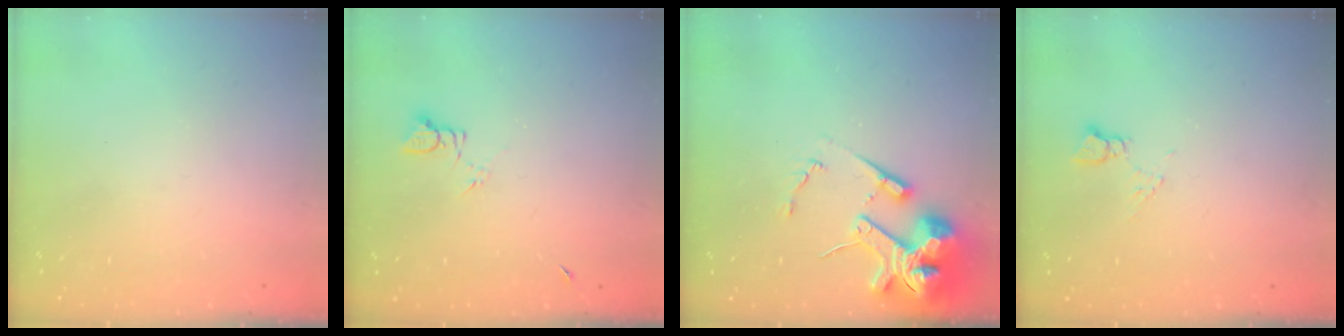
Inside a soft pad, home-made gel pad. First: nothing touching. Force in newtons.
{"total": 3.3, "press": 3.3, "slide": 0.3}
{"total": 15.8, "press": 15.6, "slide": 2.2}
{"total": 4.8, "press": 4.7, "slide": 0.8}